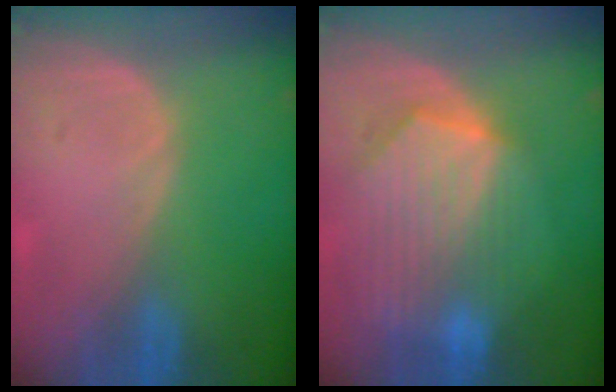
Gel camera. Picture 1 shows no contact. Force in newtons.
{"total": 10.4, "press": 9.1, "slide": 4.9}